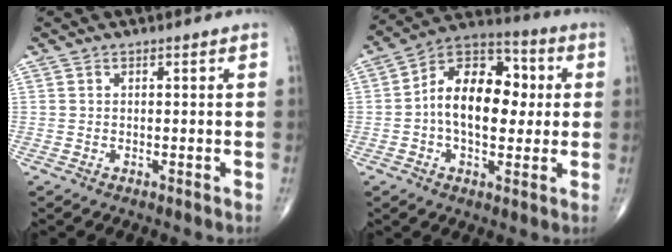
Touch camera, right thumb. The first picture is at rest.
{"total": 16.1, "force": [0.7, 9.9, 12.7], "torque": [-0.176, 0.032, 0.001]}